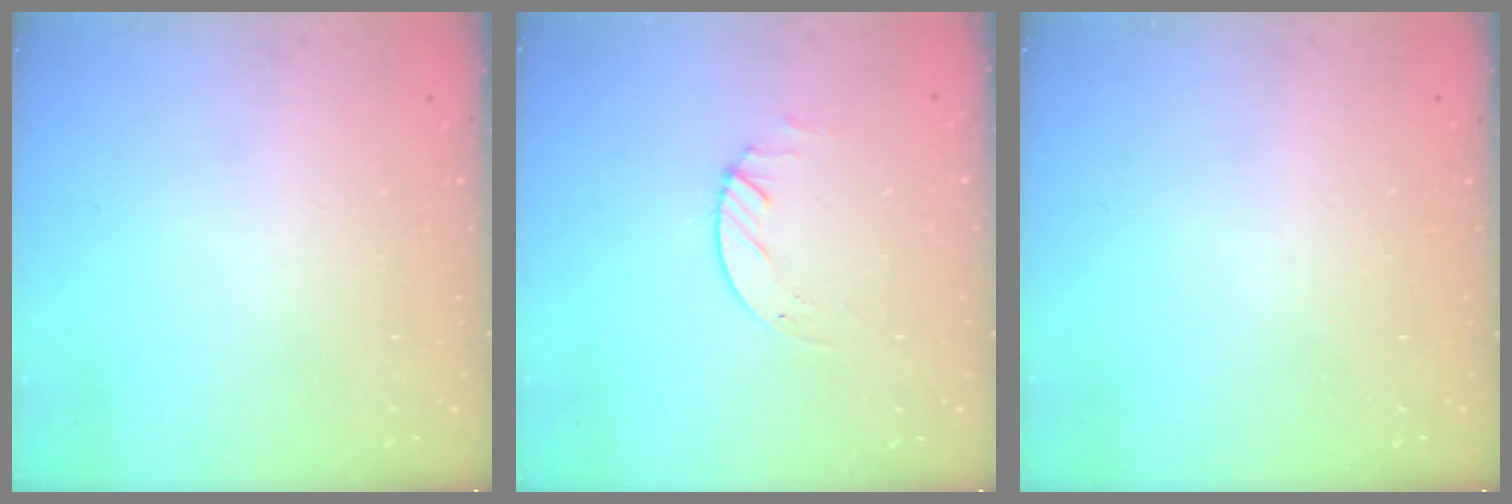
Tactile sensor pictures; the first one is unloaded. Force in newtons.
{"total": 2.5, "press": 2.5, "slide": 0.2}
{"total": 0.0}